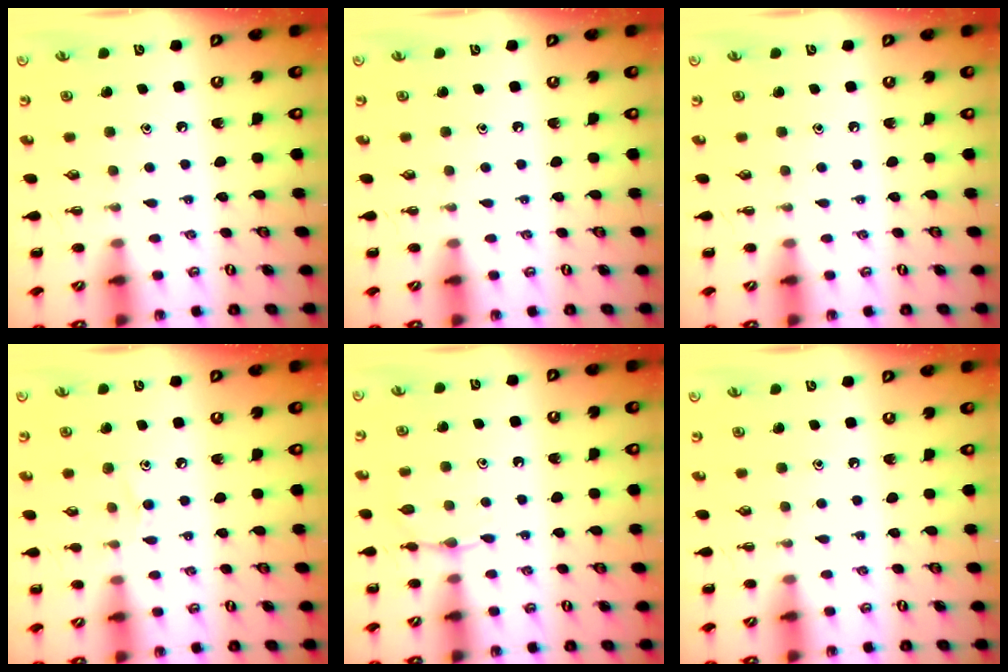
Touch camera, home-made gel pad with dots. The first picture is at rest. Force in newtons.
{"total": 0.0}
{"total": 0.0}
{"total": 7.6, "press": 7.3, "slide": 2.3}
{"total": 4.7, "press": 4.5, "slide": 1.4}
{"total": 0.0}